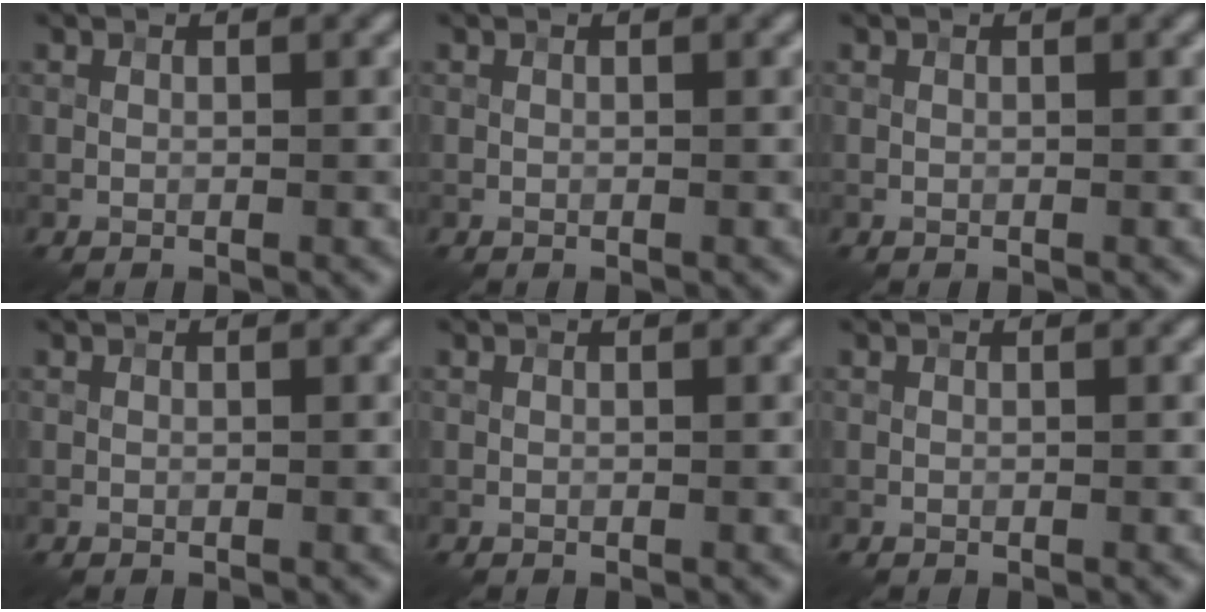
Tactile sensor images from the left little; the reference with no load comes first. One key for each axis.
{"total": 0.0}
{"total": 0.0}
{"total": 0.0}
{"total": 0.0}
{"total": 0.0}